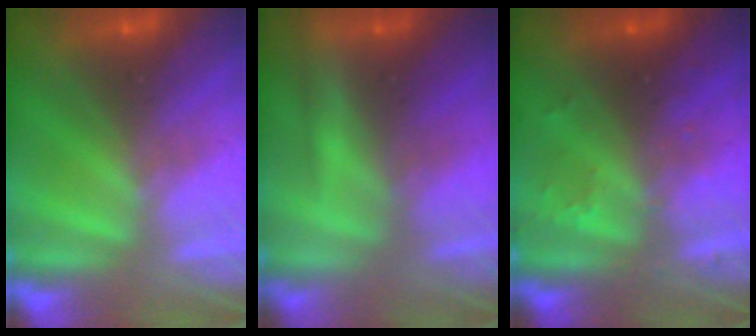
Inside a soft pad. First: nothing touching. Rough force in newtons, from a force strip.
{"total": 2.1}
{"total": 2.4}